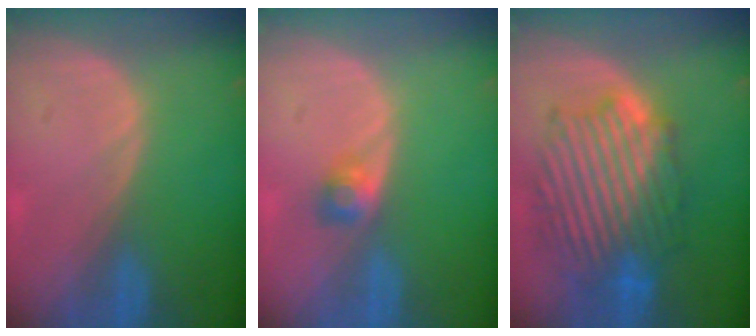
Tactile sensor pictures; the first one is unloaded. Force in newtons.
{"total": 2.5, "press": 2.3, "slide": 1.0}
{"total": 11.7, "press": 11.7, "slide": 0.8}